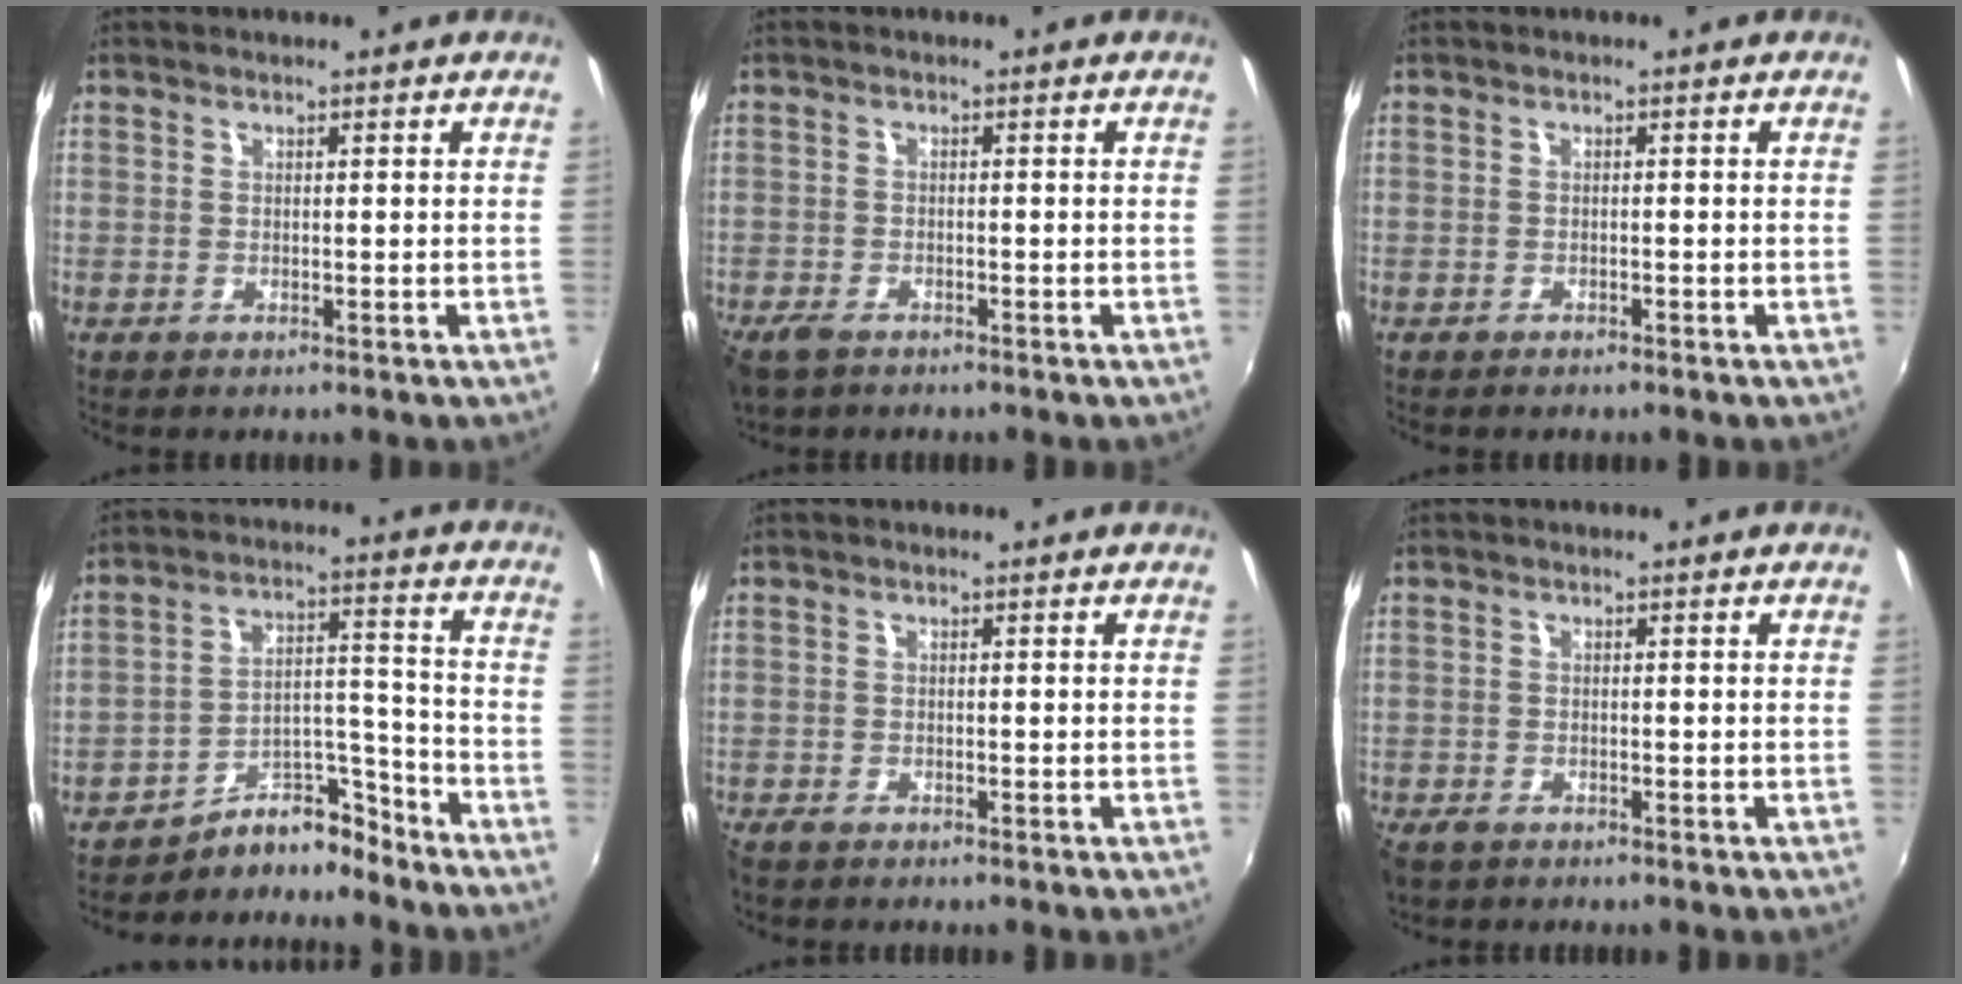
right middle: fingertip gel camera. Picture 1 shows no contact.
{"total": 4.3, "force": [-3.2, 2.0, 2.0], "torque": [-0.056, -0.015, -0.062]}
{"total": 0.9, "force": [-0.9, 0.3, 0.2], "torque": [-0.009, -0.001, -0.013]}
{"total": 8.0, "force": [-7.6, 2.2, 0.6], "torque": [-0.005, 0.046, -0.132]}
{"total": 1.6, "force": [-1.4, 0.7, 0.5], "torque": [-0.013, -0.007, -0.029]}
{"total": 2.8, "force": [-2.2, 1.4, 1.1], "torque": [-0.030, -0.011, -0.042]}